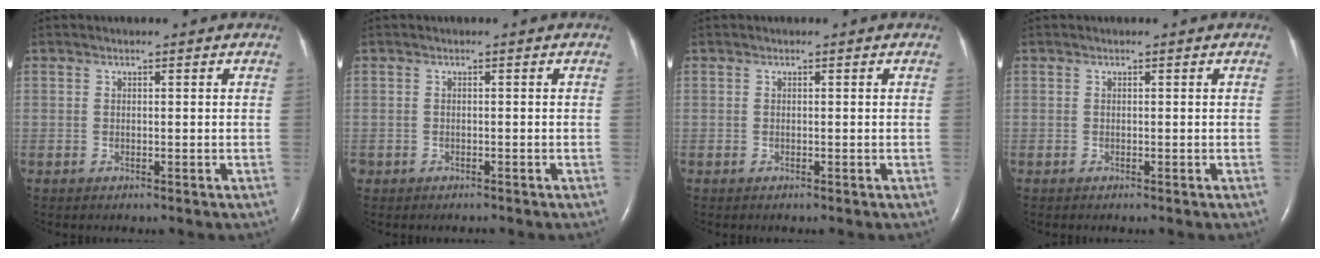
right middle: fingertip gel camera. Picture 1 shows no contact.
{"total": 1.0, "force": [-0.8, 0.6, 0.1], "torque": [-0.009, 0.001, -0.011]}
{"total": 0.0}
{"total": 0.0}